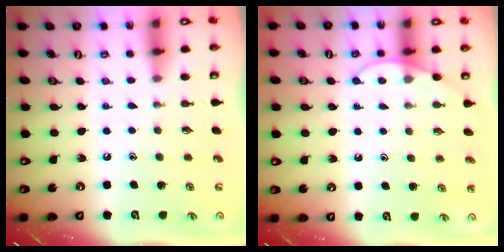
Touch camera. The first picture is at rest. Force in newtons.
{"total": 7.2, "press": 7.1, "slide": 0.7}